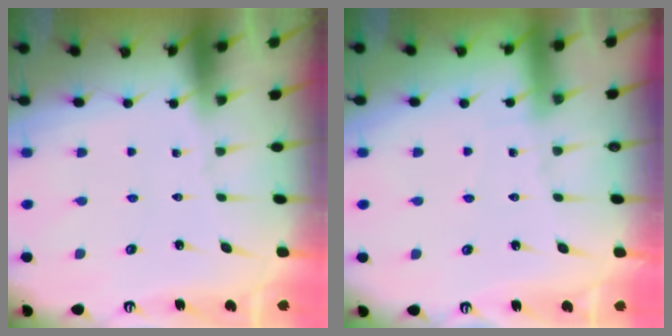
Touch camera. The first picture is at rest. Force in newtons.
{"total": 5.1, "press": 5.1, "slide": 0.6}